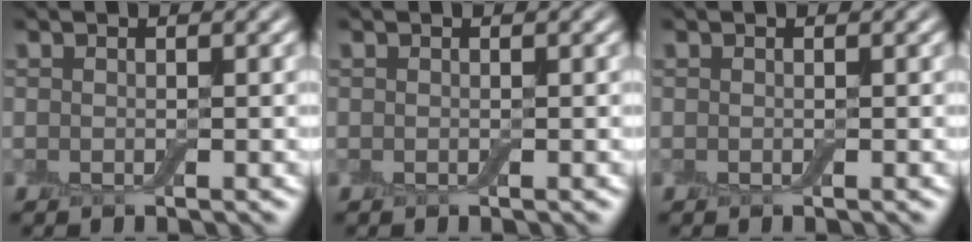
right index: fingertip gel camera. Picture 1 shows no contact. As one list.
[{"total": 0.0}, {"total": 0.0}]